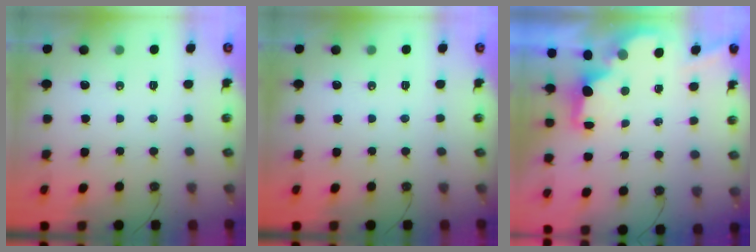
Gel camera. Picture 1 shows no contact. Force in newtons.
{"total": 0.0}
{"total": 2.2, "press": 2.1, "slide": 0.8}